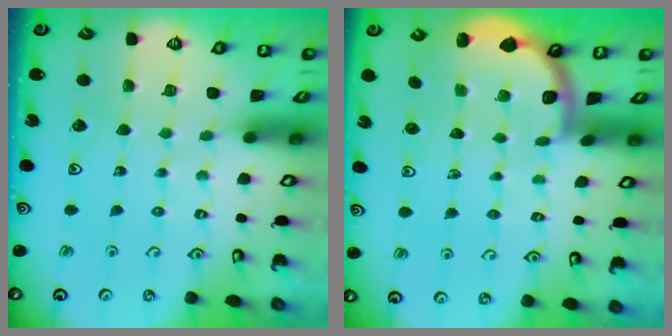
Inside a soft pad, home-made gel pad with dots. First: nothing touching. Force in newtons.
{"total": 1.7, "press": 1.7, "slide": 0.0}